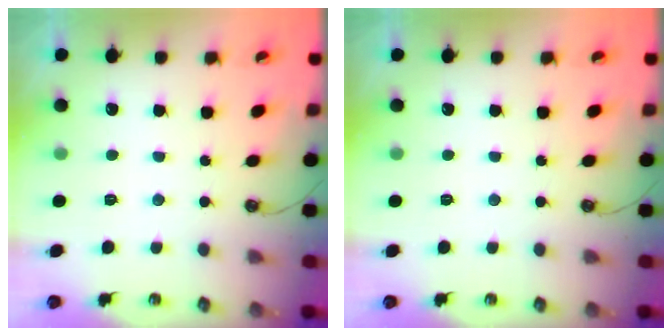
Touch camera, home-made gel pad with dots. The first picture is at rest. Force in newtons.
{"total": 0.0}